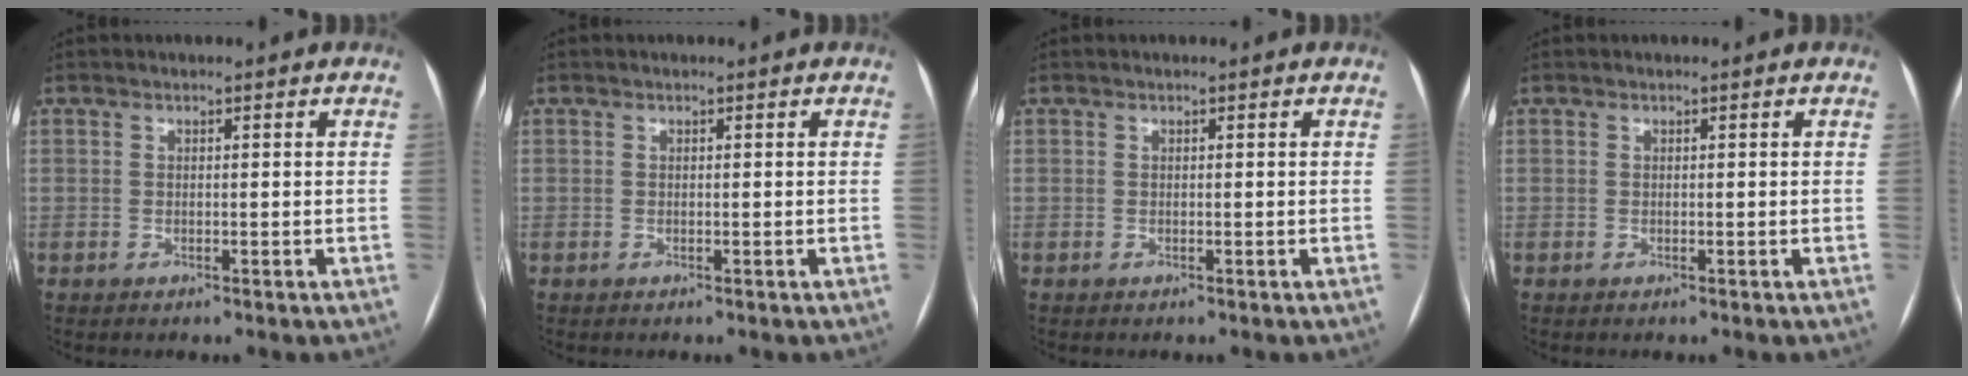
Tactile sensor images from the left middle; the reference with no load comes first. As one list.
[{"total": 0.0}, {"total": 0.0}, {"total": 0.0}]